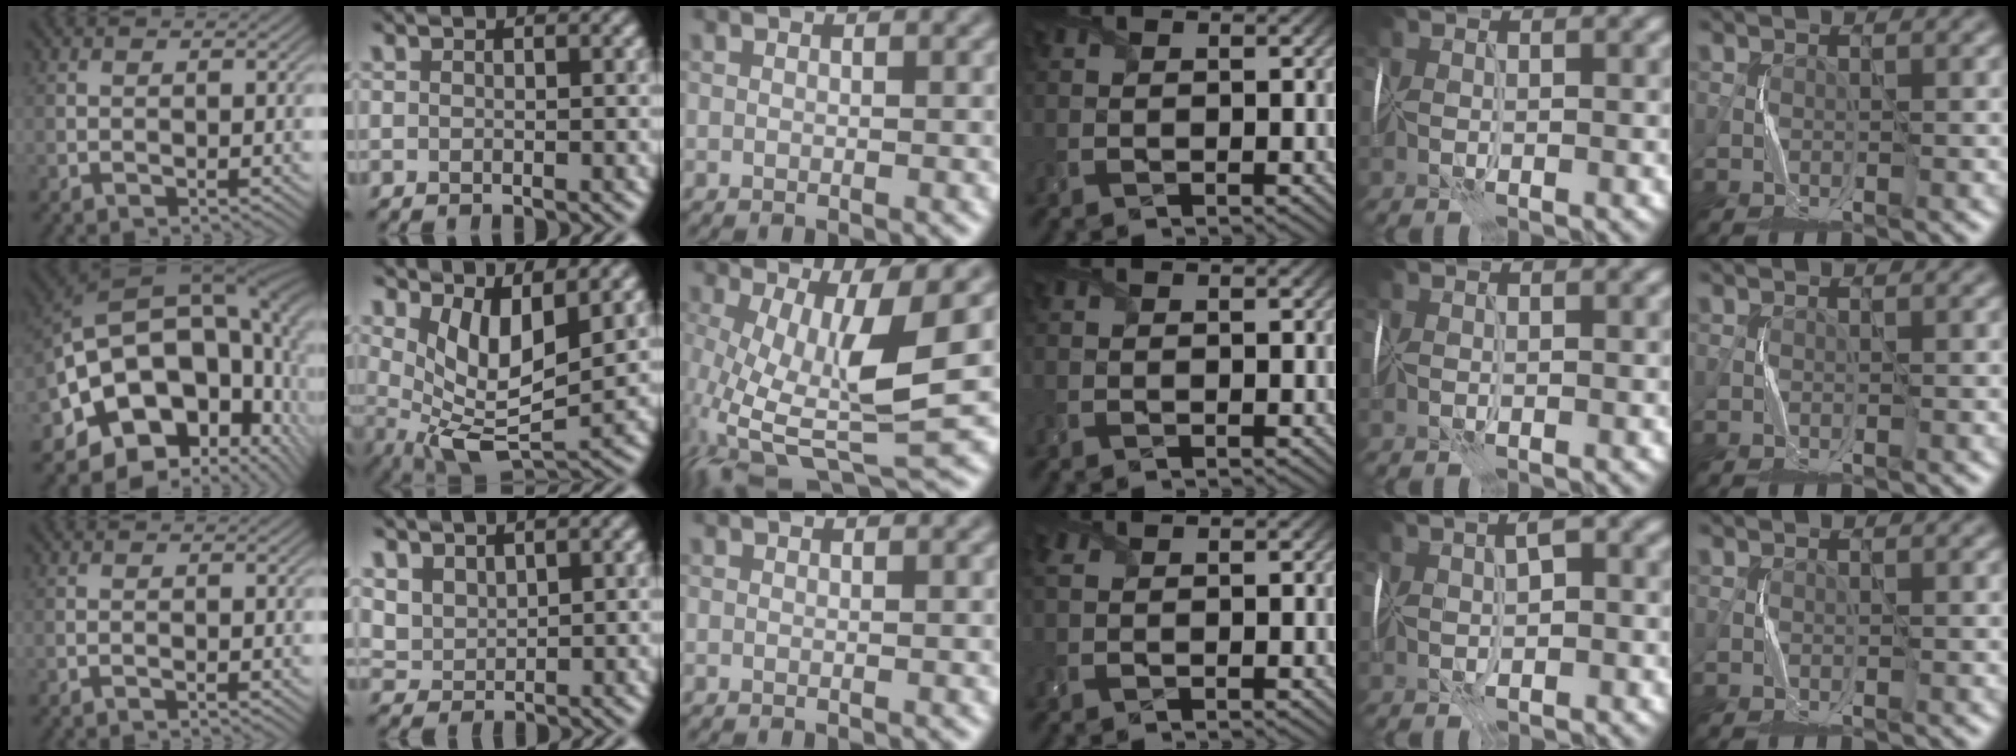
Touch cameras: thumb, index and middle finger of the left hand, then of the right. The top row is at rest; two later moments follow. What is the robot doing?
{"motion": "wrap", "object": "cellophane"}